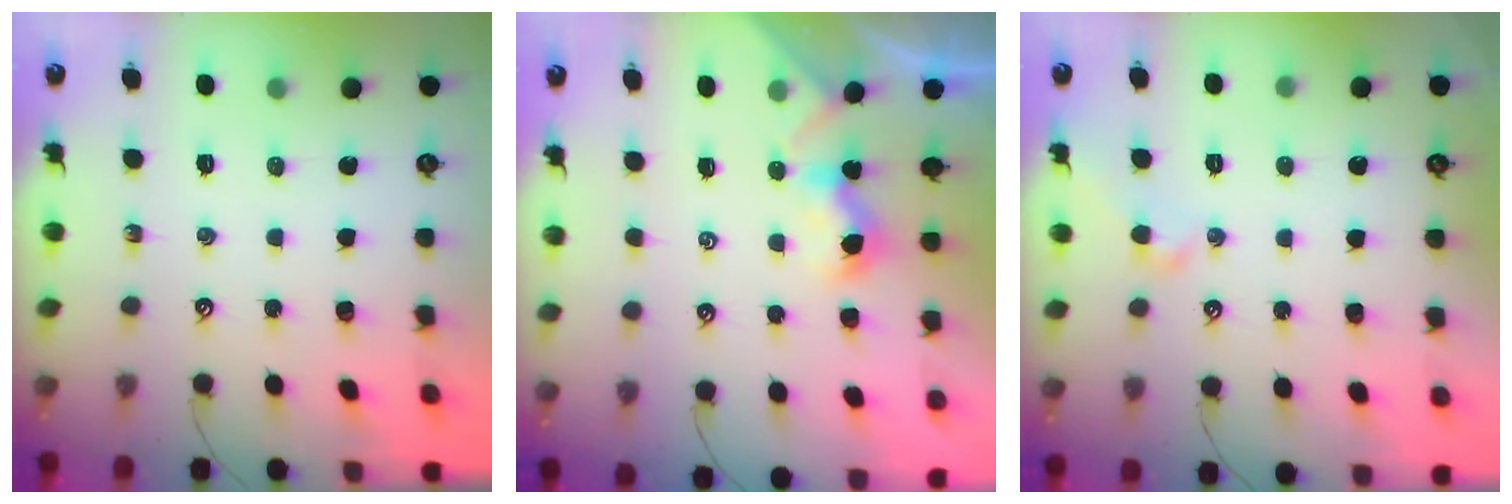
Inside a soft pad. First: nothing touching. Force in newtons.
{"total": 1.0, "press": 1.0, "slide": 0.4}
{"total": 0.8, "press": 0.7, "slide": 0.5}